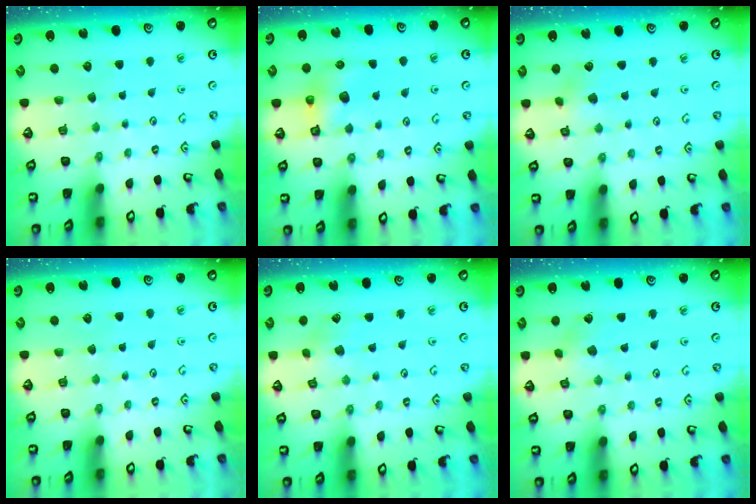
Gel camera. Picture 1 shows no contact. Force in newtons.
{"total": 7.6, "press": 7.6, "slide": 0.1}
{"total": 3.0, "press": 2.9, "slide": 0.4}
{"total": 0.0}
{"total": 2.5, "press": 2.5, "slide": 0.5}
{"total": 2.9, "press": 2.8, "slide": 0.3}